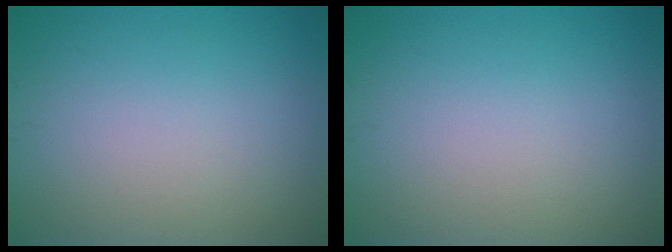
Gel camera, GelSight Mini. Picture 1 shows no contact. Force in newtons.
{"total": 0.0}